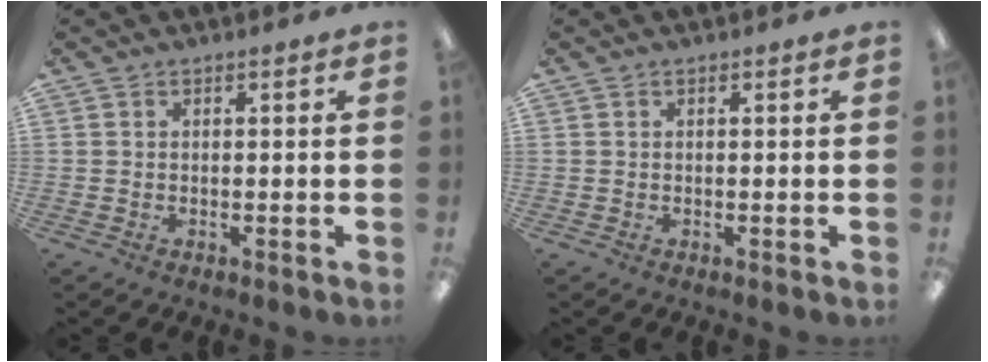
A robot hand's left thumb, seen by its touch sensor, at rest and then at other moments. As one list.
[{"total": 0.0}]